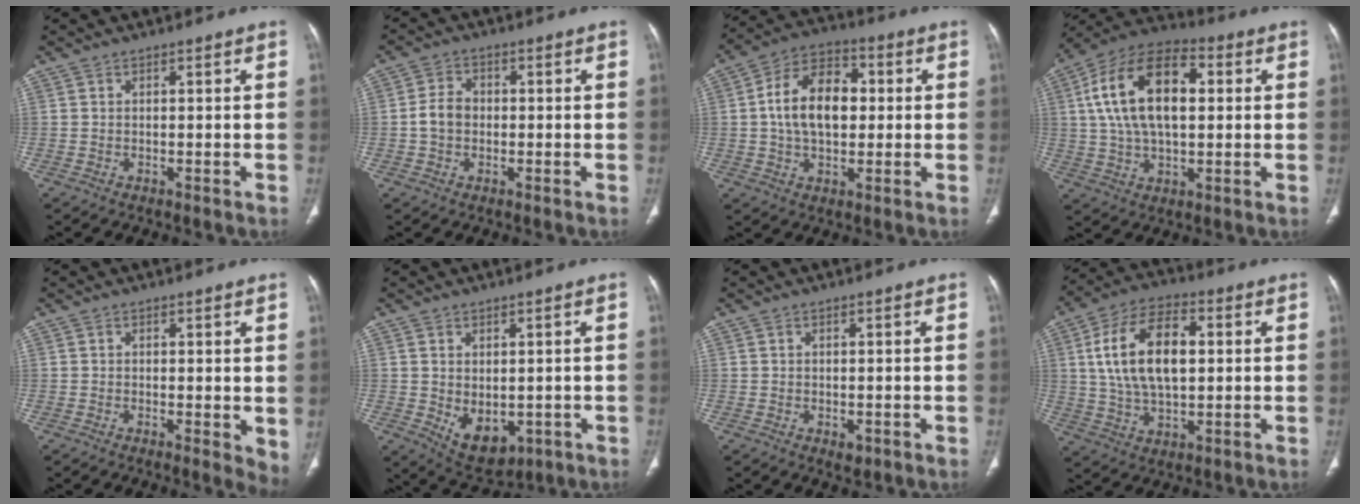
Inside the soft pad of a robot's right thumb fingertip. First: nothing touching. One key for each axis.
{"total": 4.5, "fx": -0.4, "fy": 3.5, "fz": 2.8, "tx": -0.048, "ty": 0.014, "tz": -0.014}
{"total": 13.6, "fx": 1.0, "fy": 8.7, "fz": 10.5, "tx": -0.164, "ty": 0.023, "tz": 0.009}
{"total": 18.9, "fx": 3.4, "fy": 10.4, "fz": 15.4, "tx": -0.271, "ty": 0.023, "tz": 0.053}
{"total": 4.4, "fx": 0.2, "fy": 1.7, "fz": 4.1, "tx": -0.047, "ty": -0.013, "tz": 0.002}
{"total": 7.8, "fx": -1.3, "fy": 5.1, "fz": 5.7, "tx": -0.069, "ty": -0.006, "tz": 0.003}
{"total": 1.4, "fx": -0.3, "fy": 1.0, "fz": 1.0, "tx": -0.007, "ty": -0.003, "tz": -0.001}
{"total": 16.1, "fx": 2.7, "fy": 8.8, "fz": 13.2, "tx": -0.235, "ty": 0.013, "tz": 0.048}